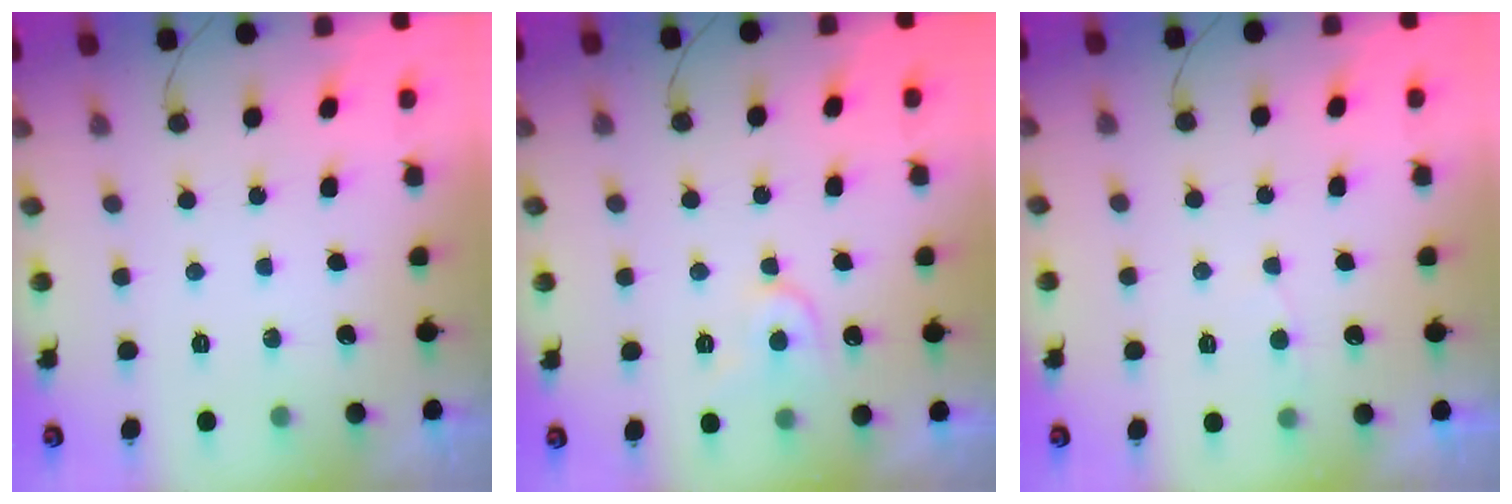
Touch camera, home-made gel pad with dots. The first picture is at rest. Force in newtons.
{"total": 7.6, "press": 7.6, "slide": 0.8}
{"total": 3.6, "press": 3.6, "slide": 0.4}